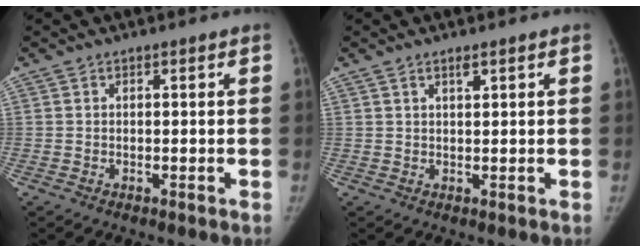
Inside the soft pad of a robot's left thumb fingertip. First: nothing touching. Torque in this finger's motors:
{"motor_torque": [-0.09, 0.19, -0.12, 0.53, 0.00]}